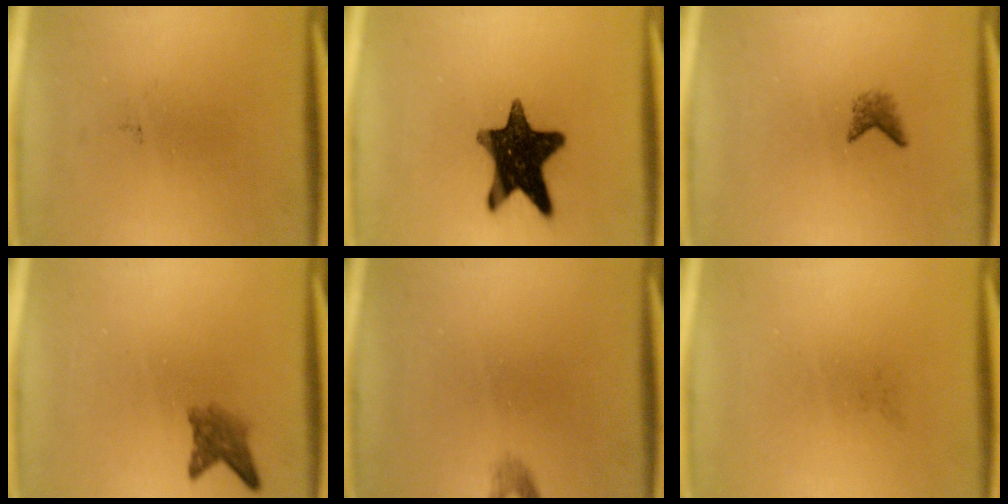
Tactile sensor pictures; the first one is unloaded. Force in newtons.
{"total": 14.4}
{"total": 1.4}
{"total": 2.9}
{"total": 1.0}
{"total": 0.0}